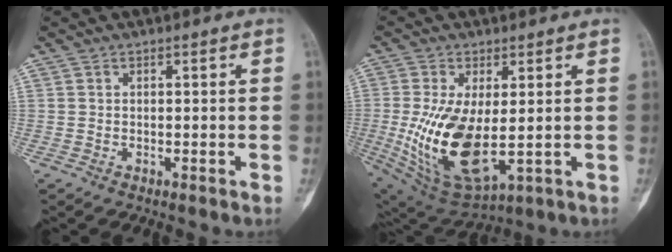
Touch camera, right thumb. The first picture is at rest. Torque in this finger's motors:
{"motor_torque": [2.45, 2.07, 1.31, -1.42, 0.37]}